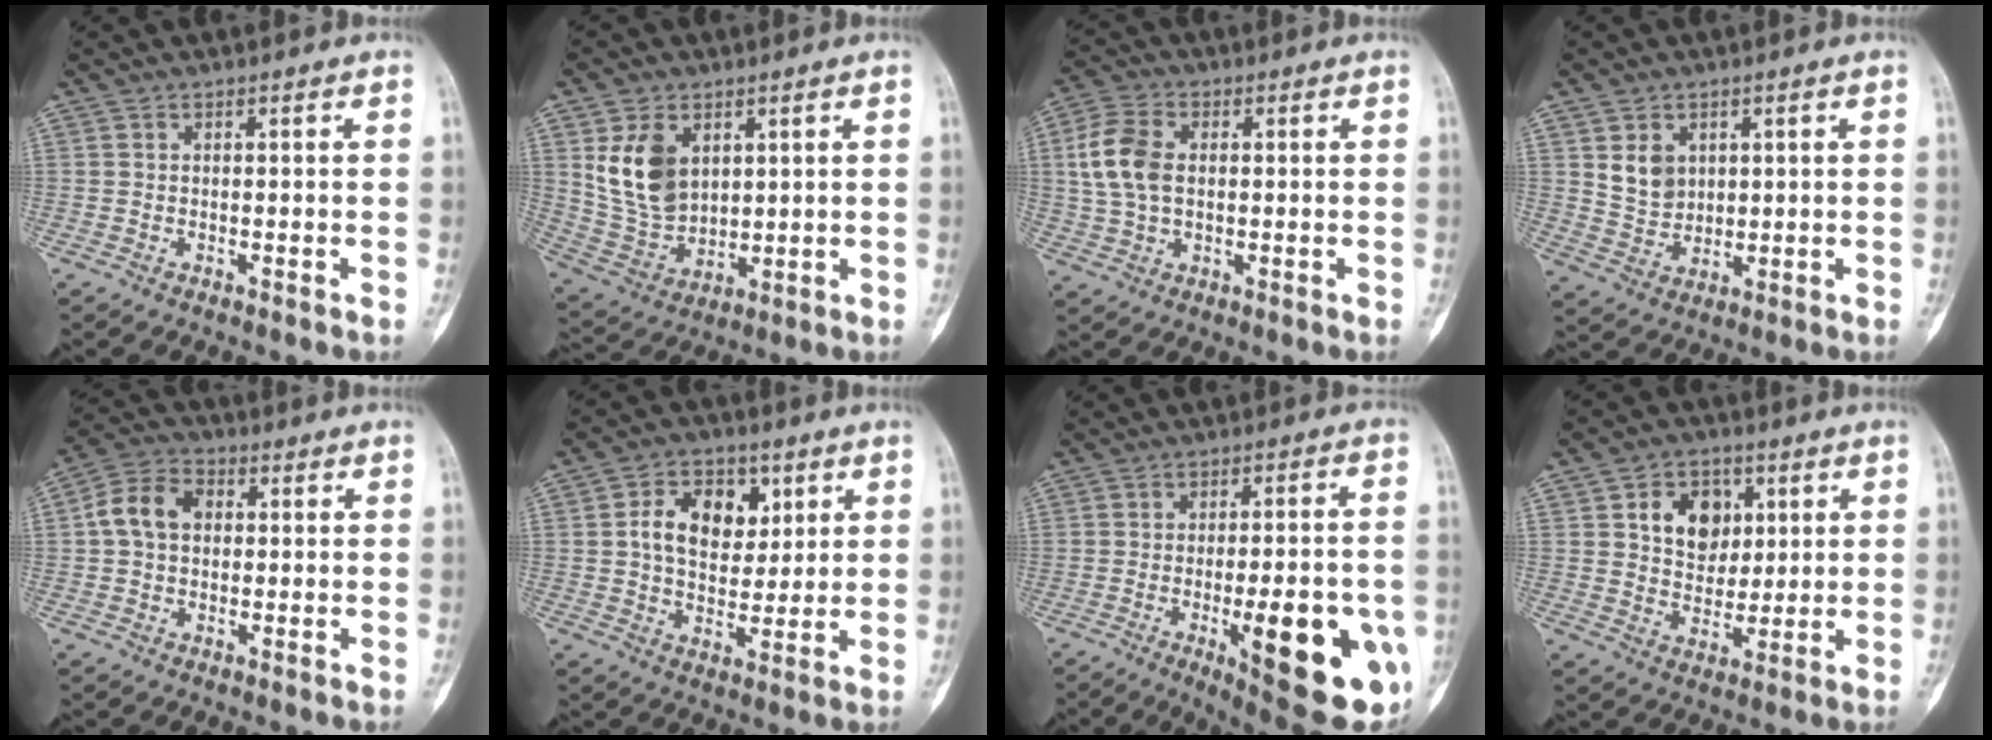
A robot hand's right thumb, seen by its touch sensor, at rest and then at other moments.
{"total": 11.9, "force": [3.9, 8.1, 7.7], "torque": [-0.126, -0.017, 0.092]}
{"total": 9.4, "force": [0.9, 6.2, 7.1], "torque": [-0.148, 0.010, 0.018]}
{"total": 6.0, "force": [2.1, 4.7, 3.1], "torque": [-0.035, -0.019, 0.049]}
{"total": 8.2, "force": [0.9, 6.1, 5.4], "torque": [-0.094, 0.023, 0.009]}
{"total": 11.2, "force": [3.0, 7.9, 7.4], "torque": [-0.083, -0.002, 0.049]}
{"total": 20.9, "force": [-6.5, 6.1, 19.0], "torque": [-0.199, 0.003, -0.070]}
{"total": 10.0, "force": [3.1, 7.7, 5.6], "torque": [-0.047, -0.010, 0.055]}